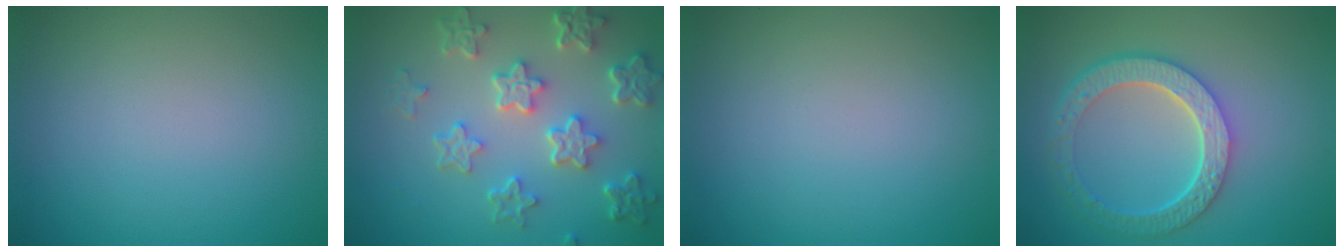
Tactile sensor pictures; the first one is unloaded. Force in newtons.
{"total": 6.0, "press": 4.7, "slide": 3.9}
{"total": 0.0}
{"total": 6.1, "press": 4.6, "slide": 4.0}